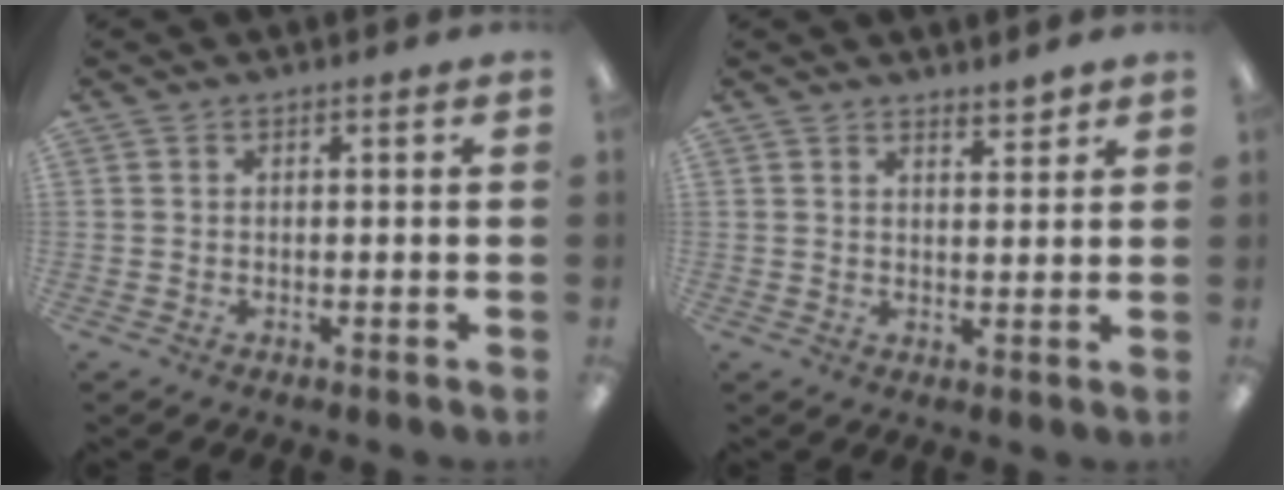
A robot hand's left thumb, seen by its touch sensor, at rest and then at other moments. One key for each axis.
{"total": 2.9, "fx": 2.8, "fy": 0.6, "fz": 0.6, "tx": 0.002, "ty": -0.020, "tz": 0.049}